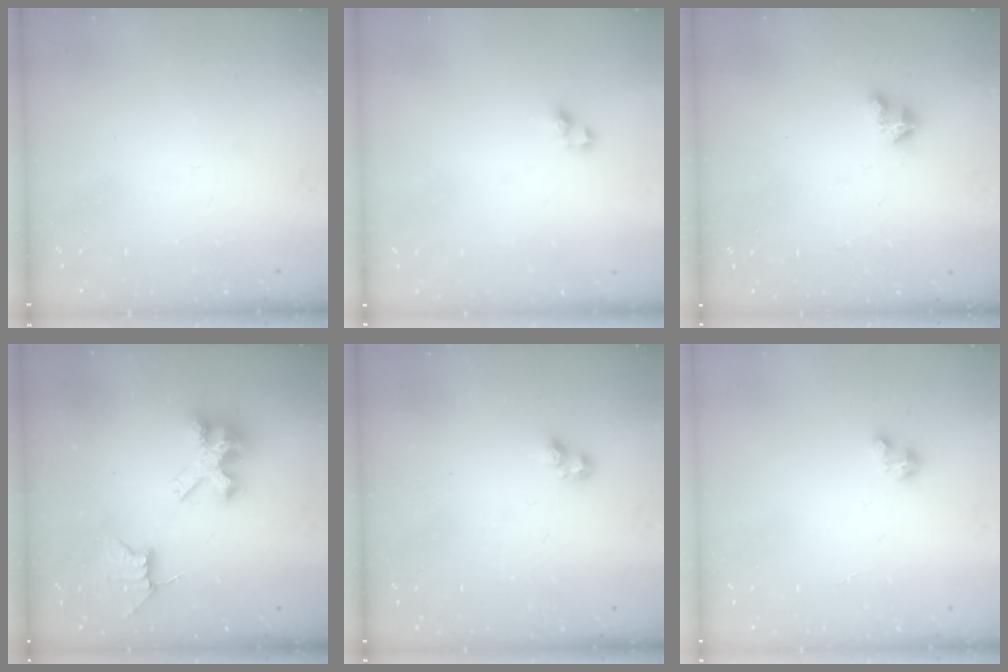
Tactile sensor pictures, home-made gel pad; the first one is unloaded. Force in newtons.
{"total": 3.7, "press": 3.7, "slide": 0.1}
{"total": 2.8, "press": 2.8, "slide": 0.2}
{"total": 8.1, "press": 8.1, "slide": 0.7}
{"total": 2.4, "press": 2.3, "slide": 0.4}
{"total": 2.0, "press": 2.0, "slide": 0.2}